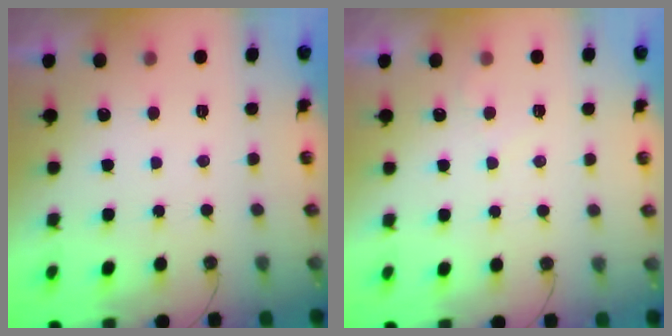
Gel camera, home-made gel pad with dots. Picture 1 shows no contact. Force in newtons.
{"total": 4.0, "press": 4.0, "slide": 0.5}